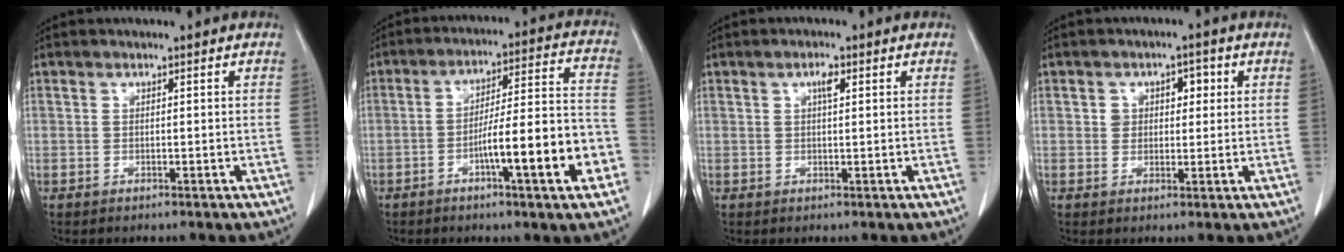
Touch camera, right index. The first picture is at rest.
{"total": 14.4, "force": [-5.1, 1.0, 13.4], "torque": [-0.201, 0.013, -0.076]}
{"total": 1.8, "force": [0.7, 0.5, 1.6], "torque": [-0.029, 0.002, 0.011]}
{"total": 4.1, "force": [1.2, 2.9, 2.6], "torque": [-0.032, 0.014, 0.020]}